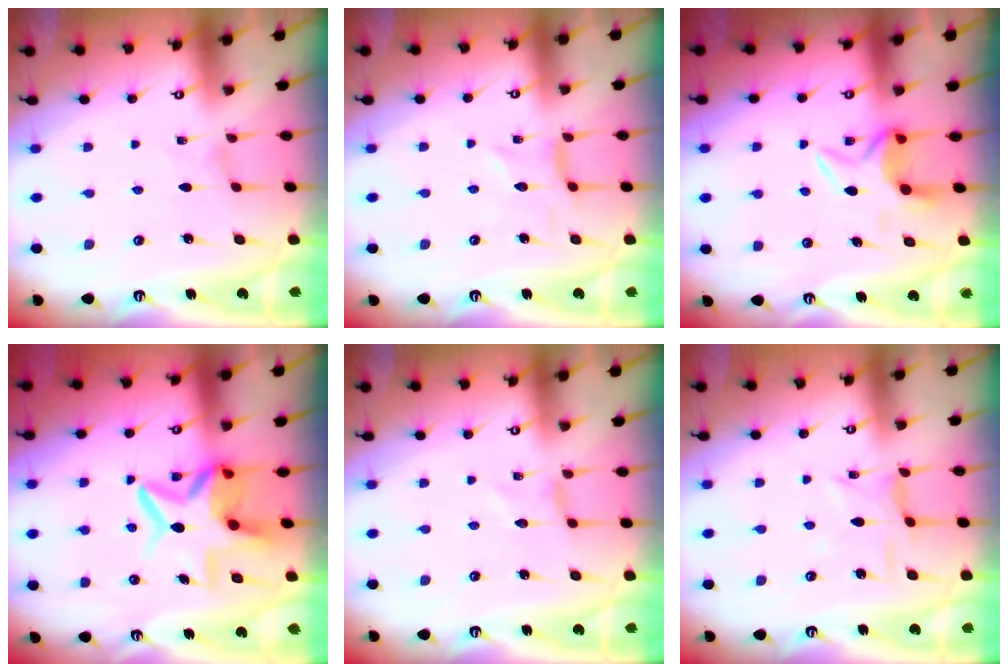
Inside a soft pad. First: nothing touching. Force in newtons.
{"total": 0.0}
{"total": 7.7, "press": 7.6, "slide": 1.2}
{"total": 10.1, "press": 10.0, "slide": 1.2}
{"total": 0.0}
{"total": 2.9, "press": 2.8, "slide": 0.5}